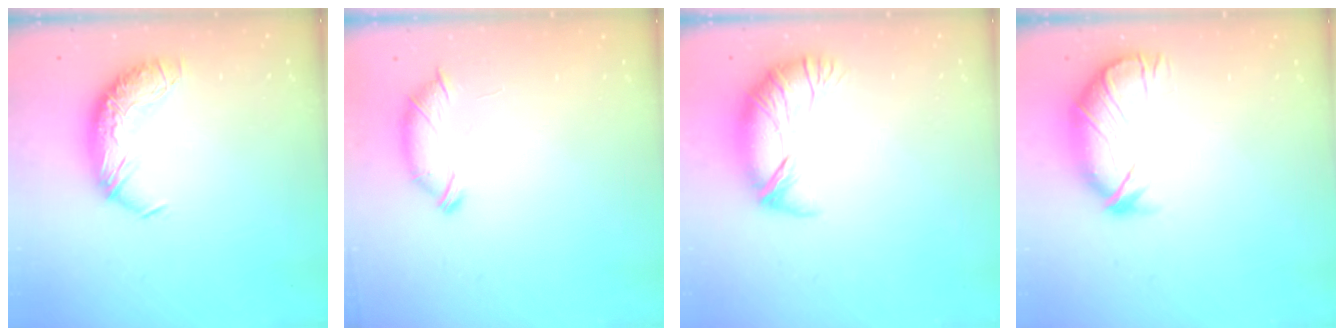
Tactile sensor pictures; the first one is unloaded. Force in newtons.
{"total": 6.2, "press": 6.2, "slide": 0.3}
{"total": 3.1, "press": 2.3, "slide": 2.0}
{"total": 3.9, "press": 3.4, "slide": 2.0}